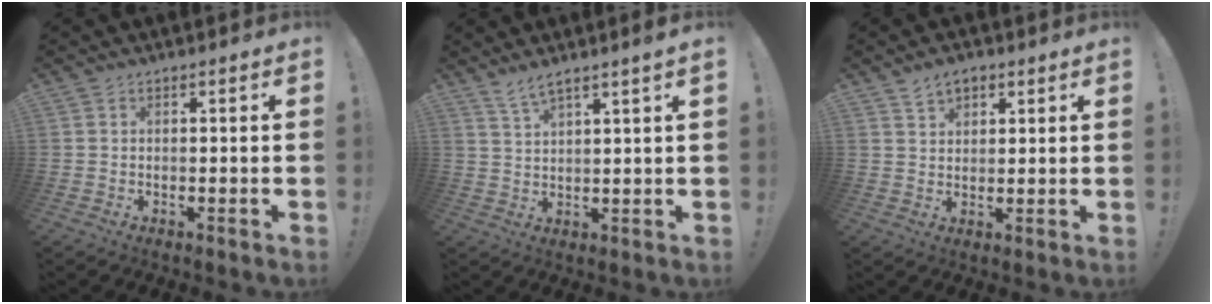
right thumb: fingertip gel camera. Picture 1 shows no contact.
{"total": 4.5, "force": [3.7, -0.2, 2.7], "torque": [-0.058, -0.018, 0.064]}
{"total": 4.5, "force": [3.1, 2.6, 2.0], "torque": [-0.033, -0.011, 0.056]}